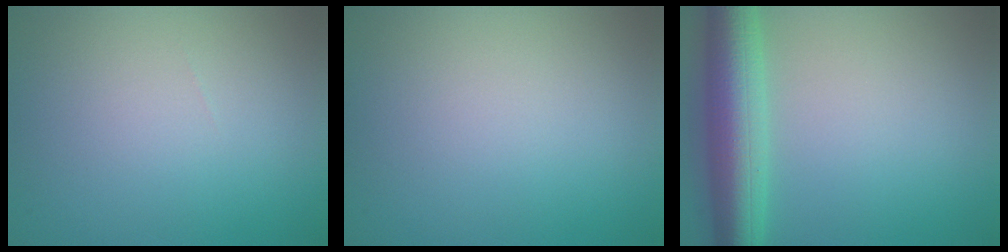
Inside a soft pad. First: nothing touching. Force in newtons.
{"total": 0.0}
{"total": 6.9, "press": 6.9, "slide": 0.2}